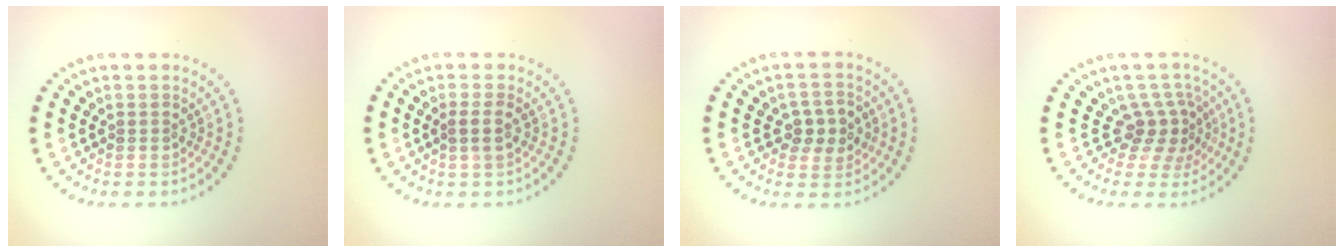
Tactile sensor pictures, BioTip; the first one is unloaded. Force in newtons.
{"total": 1.6, "press": 1.3, "slide": 1.0}
{"total": 2.9, "press": 2.8, "slide": 0.7}
{"total": 3.0, "press": 2.0, "slide": 2.2}